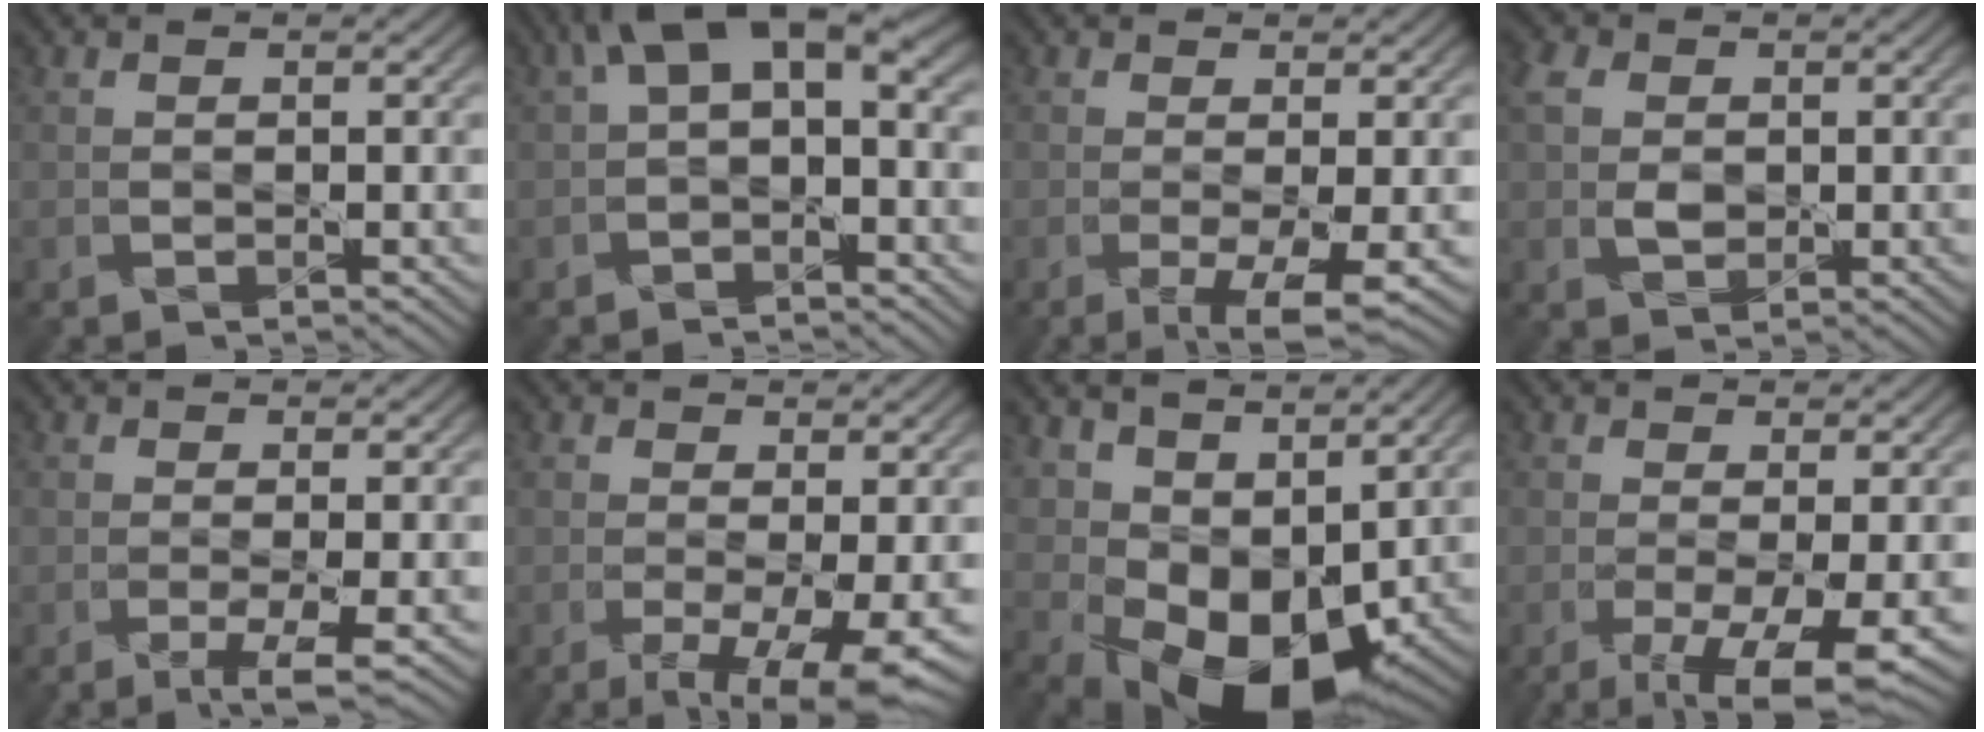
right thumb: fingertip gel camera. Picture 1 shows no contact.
{"total": 6.8, "force": [1.1, 3.6, 5.7], "torque": [-0.099, 0.012, 0.010]}
{"total": 5.0, "force": [-1.5, 1.3, 4.6], "torque": [-0.088, -0.003, -0.023]}
{"total": 3.7, "force": [0.6, 2.9, 2.3], "torque": [-0.061, 0.005, 0.008]}
{"total": 3.2, "force": [-1.2, 0.4, 2.9], "torque": [-0.056, 0.003, -0.021]}
{"total": 8.1, "force": [-2.9, 2.8, 7.1], "torque": [-0.130, -0.017, -0.037]}
{"total": 10.7, "force": [3.1, 7.0, 7.6], "torque": [-0.148, -0.021, 0.071]}
{"total": 7.7, "force": [-2.7, 2.3, 6.8], "torque": [-0.130, -0.012, -0.036]}